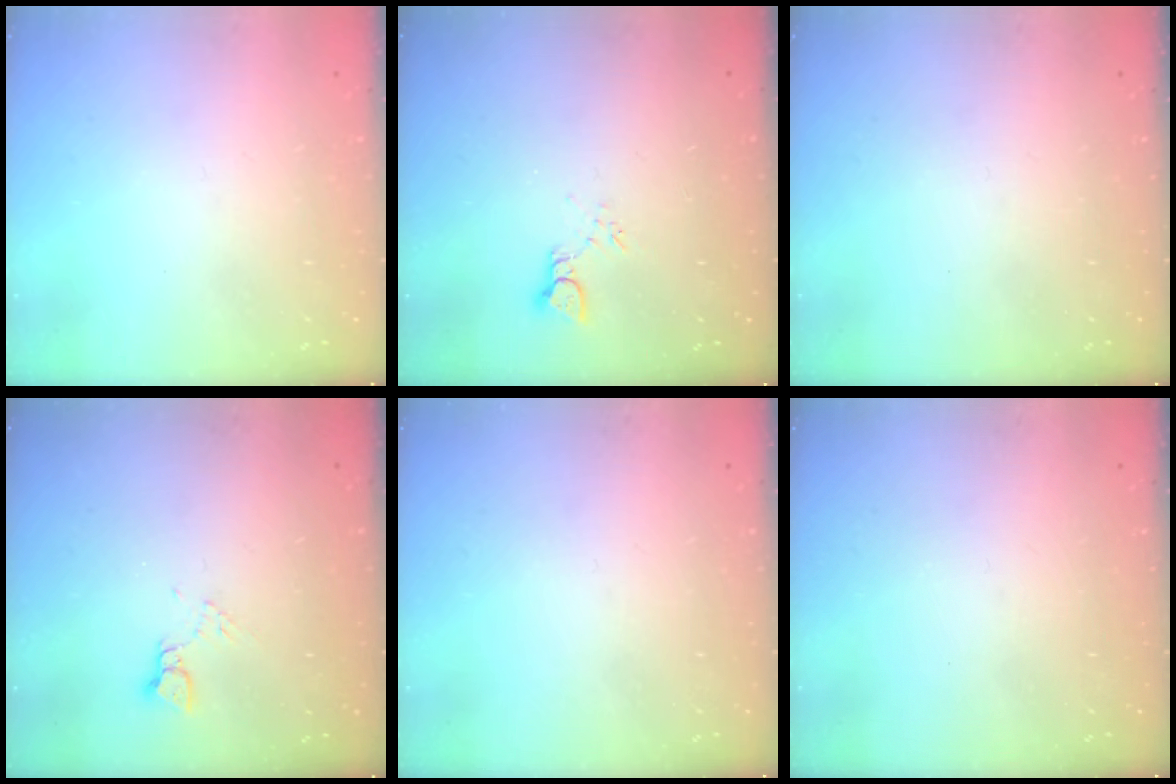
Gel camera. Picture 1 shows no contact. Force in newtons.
{"total": 2.3, "press": 2.3, "slide": 0.1}
{"total": 0.0}
{"total": 2.5, "press": 2.5, "slide": 0.3}
{"total": 0.0}
{"total": 0.0}